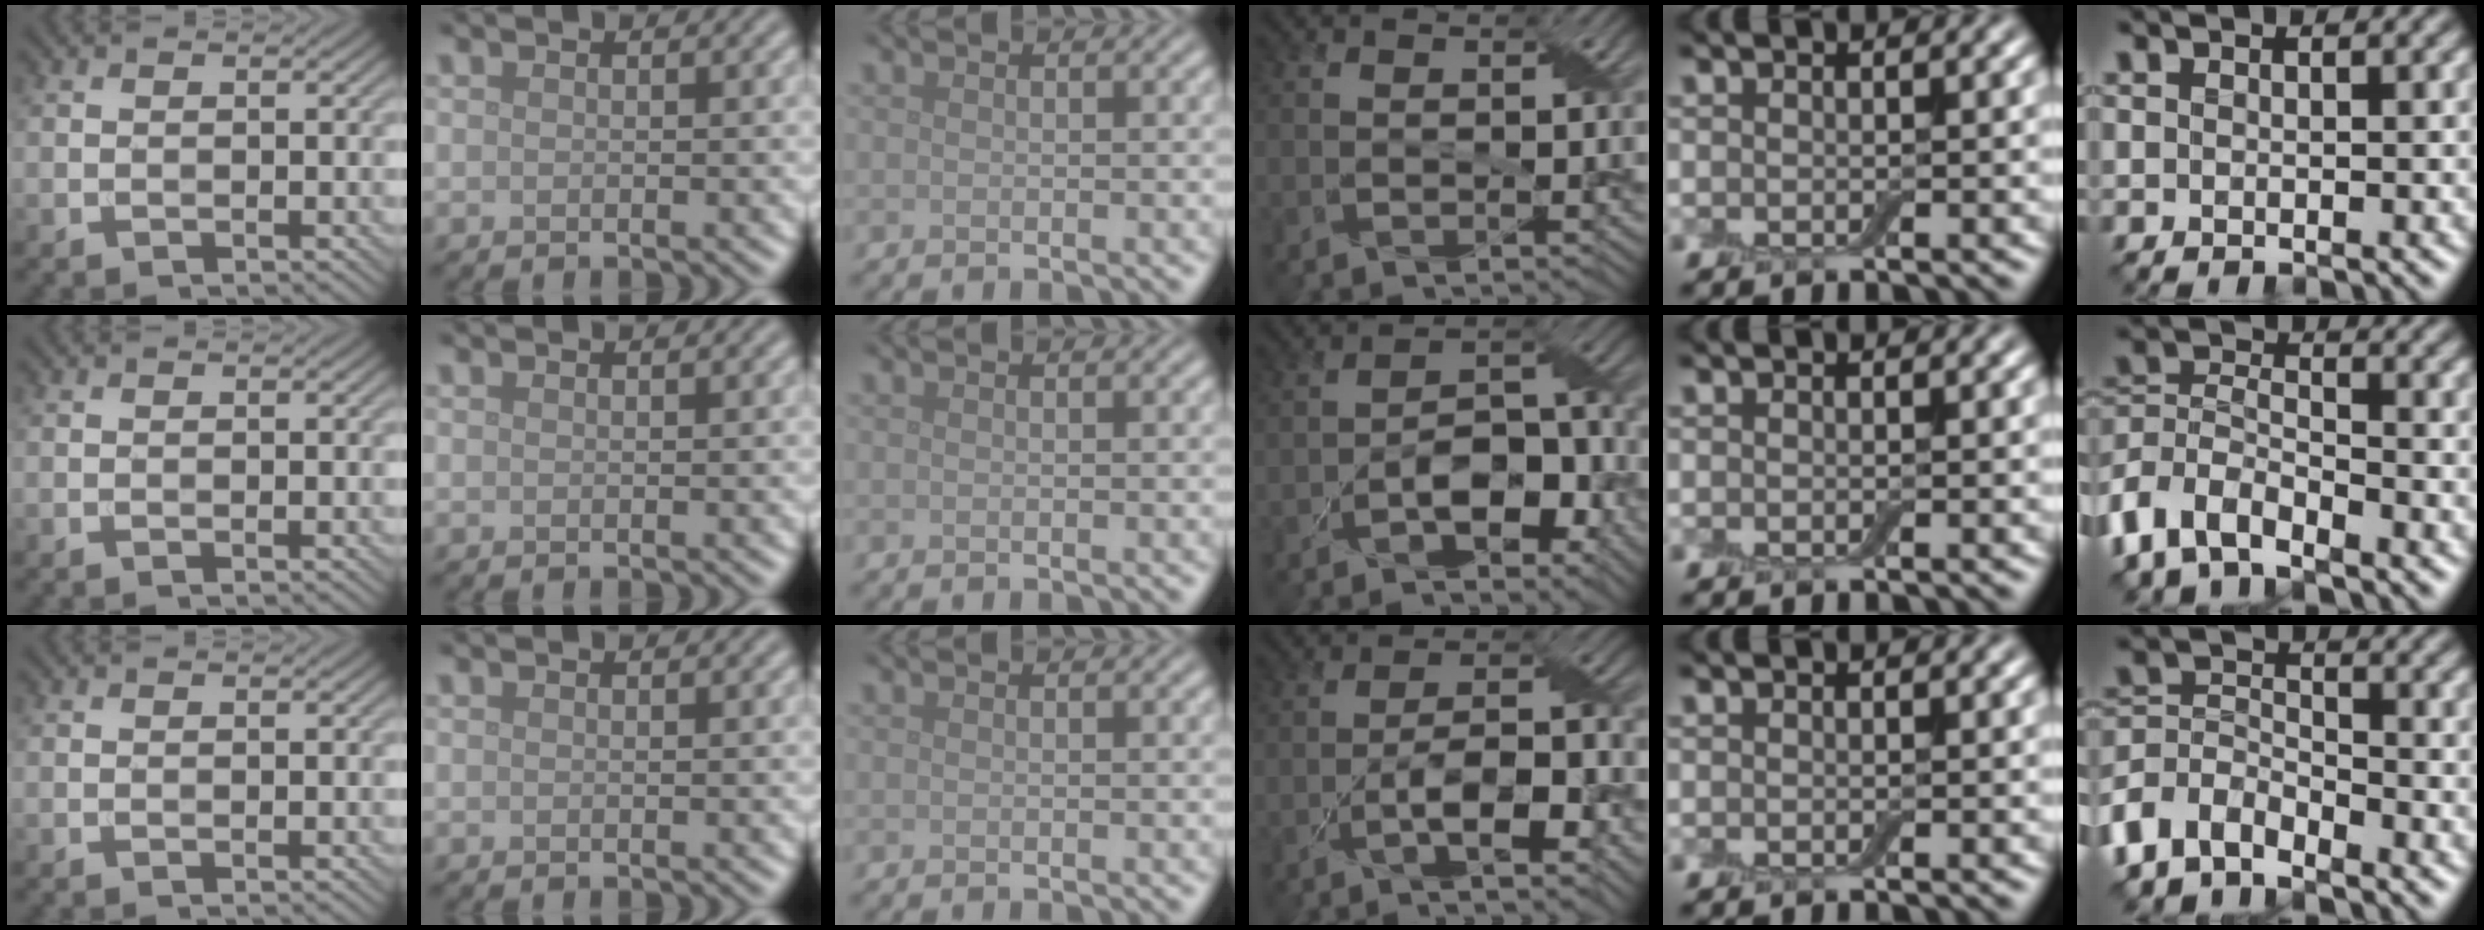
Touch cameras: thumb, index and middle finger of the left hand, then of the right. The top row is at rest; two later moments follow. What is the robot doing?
{"motion": "peel", "object": "bubble wrap"}